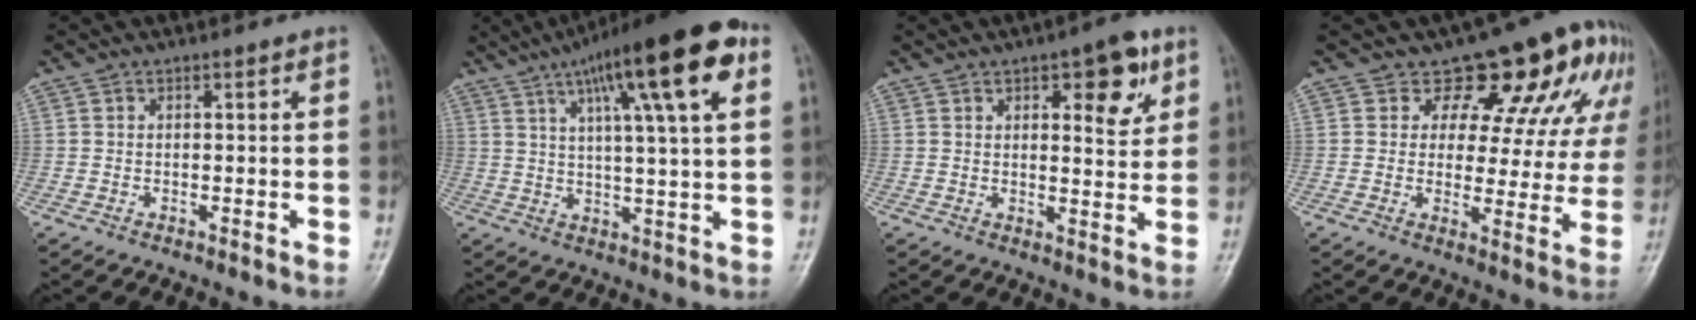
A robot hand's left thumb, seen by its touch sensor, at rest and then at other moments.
{"total": 19.5, "force": [8.6, 3.7, 17.1], "torque": [-0.256, 0.006, 0.129]}
{"total": 8.5, "force": [4.1, 3.4, 6.6], "torque": [-0.061, -0.018, 0.051]}
{"total": 14.5, "force": [9.8, 7.5, 7.6], "torque": [-0.040, -0.052, 0.104]}